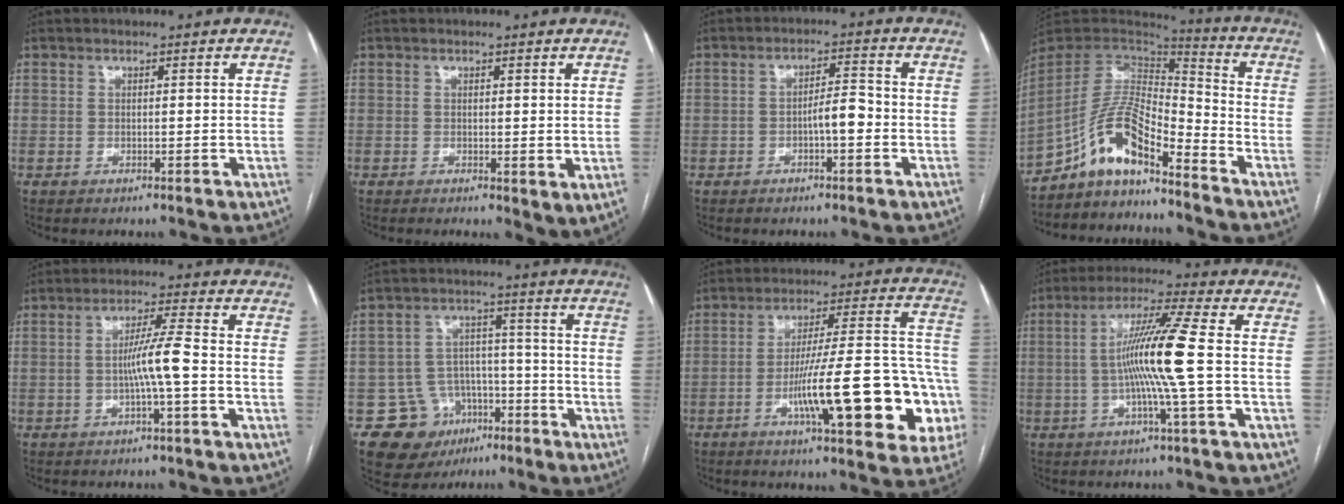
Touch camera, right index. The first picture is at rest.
{"total": 3.0, "force": [0.2, 1.0, 2.8], "torque": [-0.042, -0.012, 0.008]}
{"total": 4.0, "force": [-1.3, 0.9, 3.7], "torque": [-0.058, 0.011, -0.020]}
{"total": 11.5, "force": [-8.4, 2.6, 7.3], "torque": [-0.141, 0.029, -0.154]}
{"total": 5.5, "force": [-1.2, -0.7, 5.3], "torque": [-0.100, 0.007, -0.022]}
{"total": 10.8, "force": [-5.8, 8.7, 2.5], "torque": [-0.032, 0.048, -0.079]}
{"total": 21.7, "force": [-6.9, 3.0, 20.3], "torque": [-0.218, 0.028, -0.091]}
{"total": 10.8, "force": [-0.8, -1.6, 10.7], "torque": [-0.198, 0.004, -0.020]}